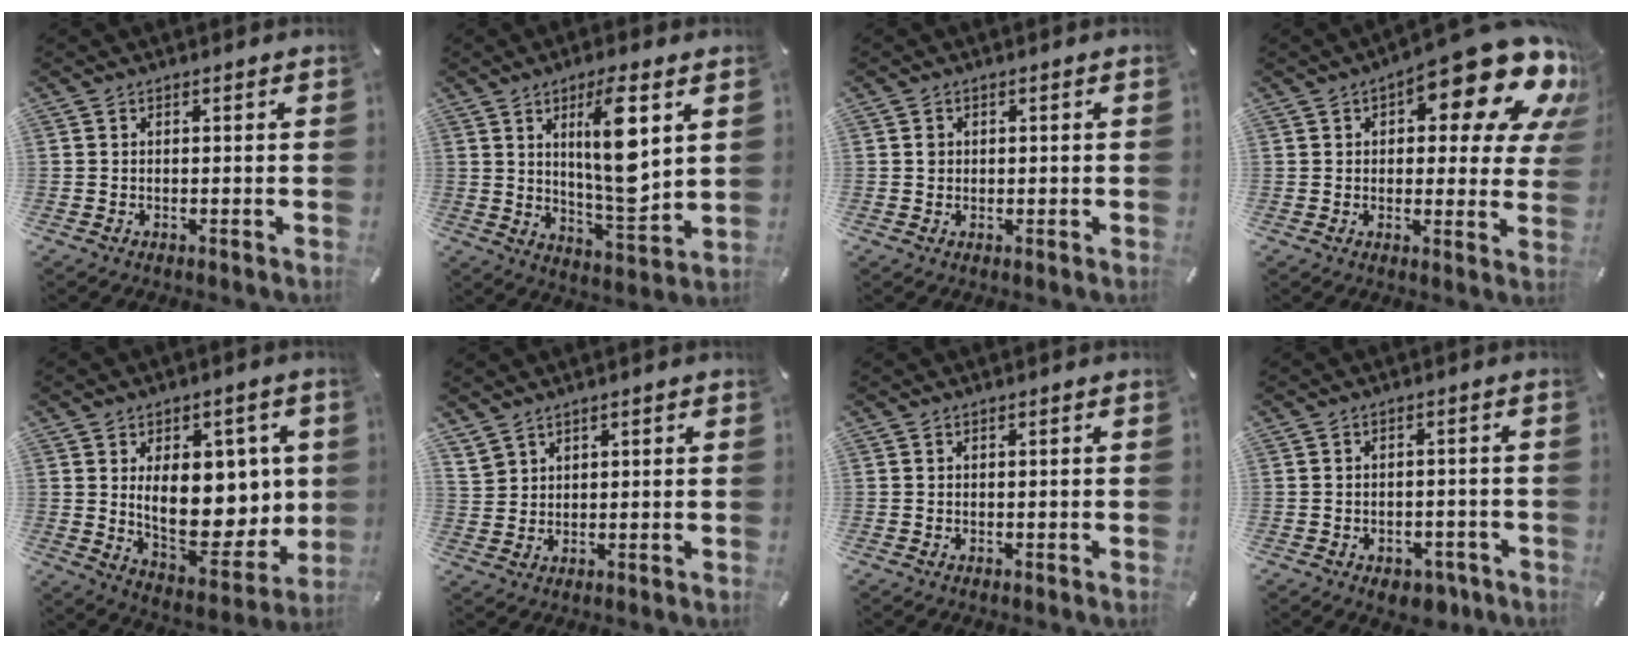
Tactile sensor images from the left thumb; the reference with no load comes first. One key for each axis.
{"total": 14.3, "fx": 4.6, "fy": 3.9, "fz": 13.0, "tx": -0.219, "ty": -0.025, "tz": 0.070}
{"total": 1.3, "fx": 0.1, "fy": 1.2, "fz": 0.4, "tx": -0.001, "ty": 0.003, "tz": -0.002}
{"total": 19.0, "fx": 10.4, "fy": 7.1, "fz": 14.2, "tx": -0.181, "ty": -0.076, "tz": 0.167}
{"total": 16.8, "fx": 2.8, "fy": 10.7, "fz": 12.7, "tx": -0.180, "ty": -0.031, "tz": 0.057}
{"total": 3.4, "fx": 2.3, "fy": 2.5, "fz": 0.1, "tx": -0.011, "ty": -0.004, "tz": 0.045}
{"total": 0.0}
{"total": 4.5, "fx": -2.8, "fy": 2.8, "fz": 2.3, "tx": -0.038, "ty": 0.017, "tz": -0.049}